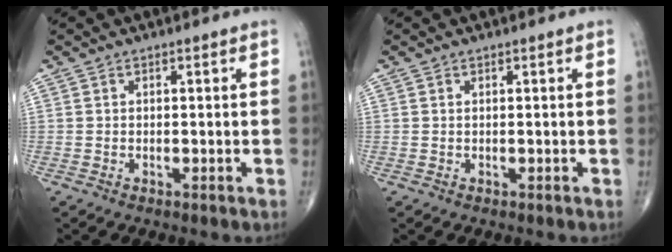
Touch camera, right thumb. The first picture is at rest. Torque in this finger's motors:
{"motor_torque": [0.27, -0.01, -0.07, -0.16, -0.03]}